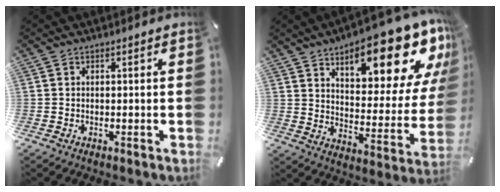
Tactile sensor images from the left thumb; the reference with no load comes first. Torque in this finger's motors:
{"motor_torque": [1.65, 0.51, 2.04, -0.73, 0.20]}